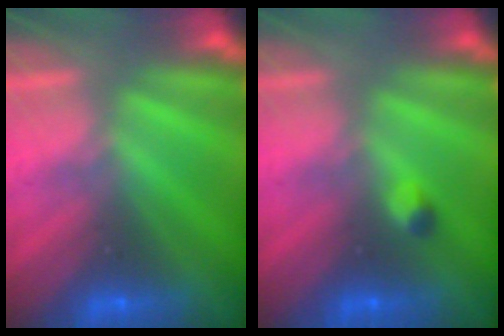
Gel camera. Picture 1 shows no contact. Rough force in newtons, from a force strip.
{"total": 2.4}